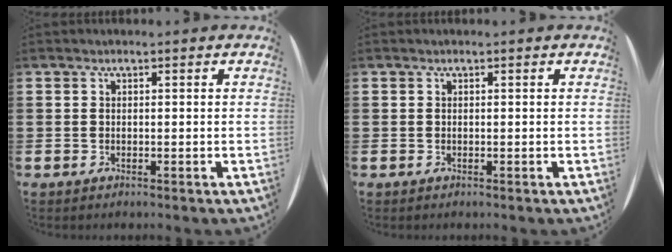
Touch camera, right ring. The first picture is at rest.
{"total": 0.0}